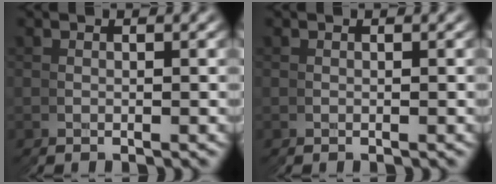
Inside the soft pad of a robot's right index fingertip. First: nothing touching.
{"total": 0.0}